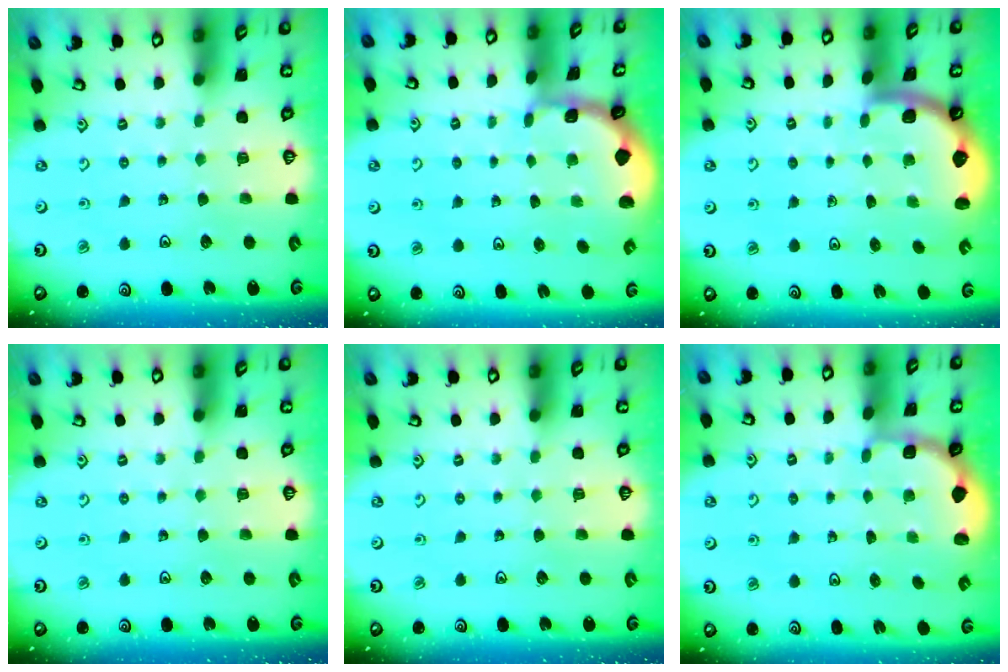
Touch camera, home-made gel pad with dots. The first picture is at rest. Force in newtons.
{"total": 1.3, "press": 1.2, "slide": 0.2}
{"total": 1.6, "press": 1.6, "slide": 0.1}
{"total": 0.0}
{"total": 0.0}
{"total": 1.7, "press": 1.5, "slide": 0.7}